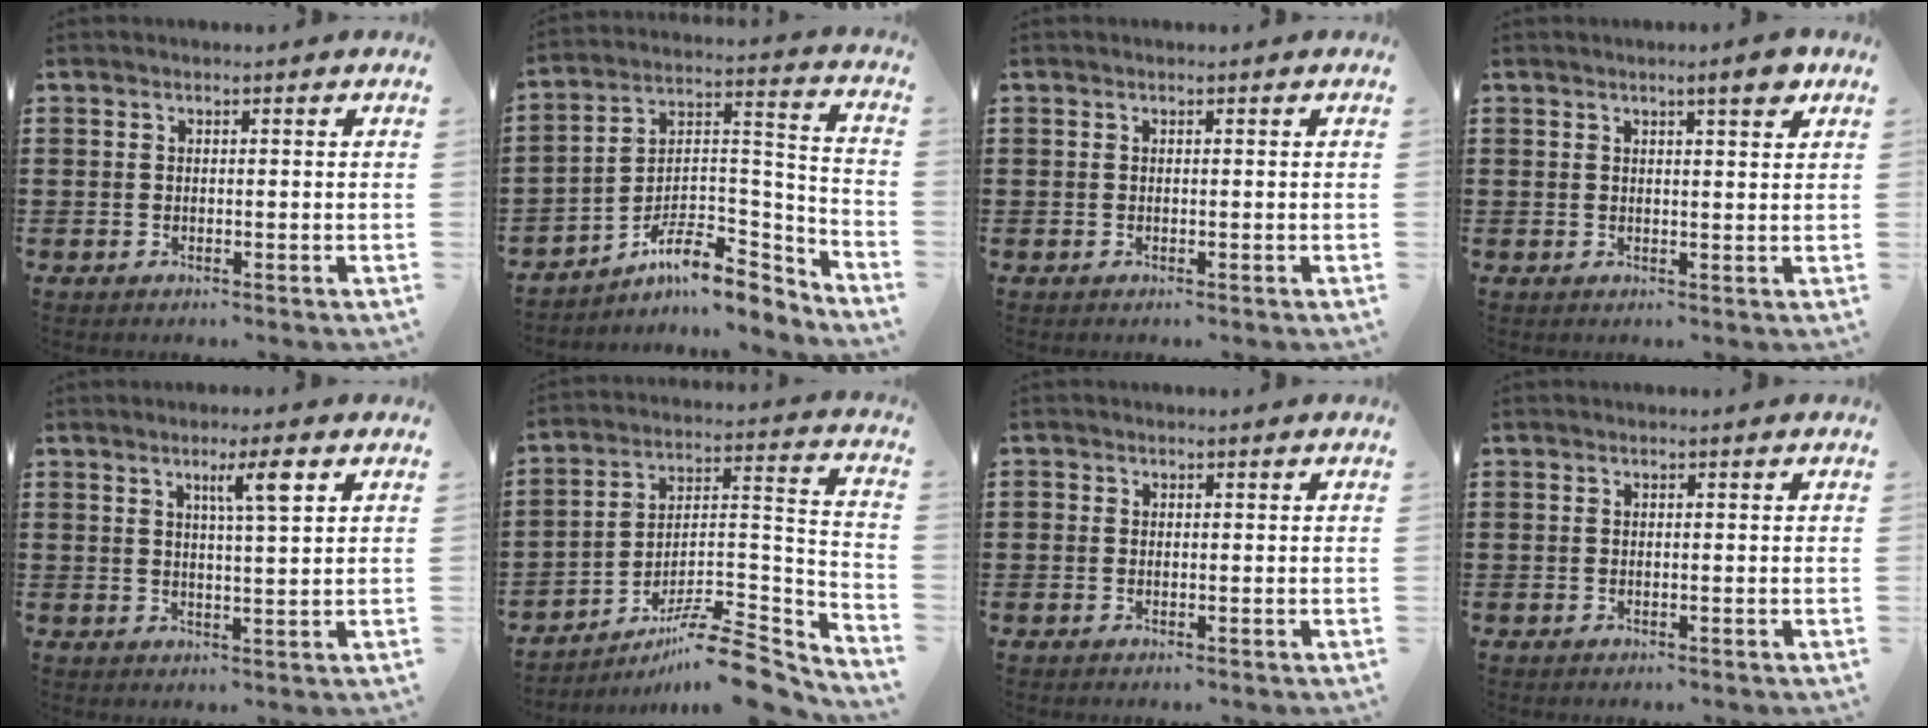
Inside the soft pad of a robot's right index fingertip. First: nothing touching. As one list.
[{"total": 10.5, "force": [-8.1, 3.8, 5.4], "torque": [-0.094, 0.016, -0.155]}, {"total": 0.0}, {"total": 3.5, "force": [2.2, 0.6, 2.6], "torque": [-0.039, -0.001, 0.034]}, {"total": 5.1, "force": [2.4, 0.3, 4.4], "torque": [-0.078, -0.003, 0.033]}, {"total": 10.6, "force": [-8.7, 2.2, 5.6], "torque": [-0.080, 0.028, -0.165]}, {"total": 0.6, "force": [-0.1, 0.6, -0.2], "torque": [0.002, 0.007, -0.003]}, {"total": 0.0}]